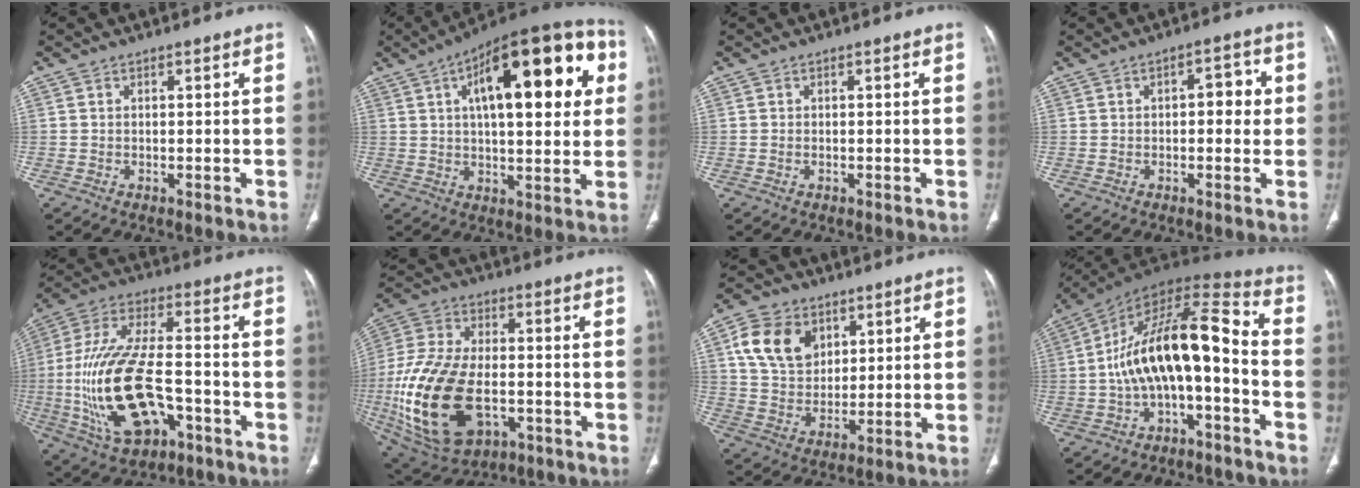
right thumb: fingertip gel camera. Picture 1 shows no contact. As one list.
[{"total": 25.0, "force": [7.1, 10.2, 21.7], "torque": [-0.279, 0.022, 0.094]}, {"total": 0.0}, {"total": 4.9, "force": [0.3, 2.7, 4.1], "torque": [-0.031, 0.013, 0.000]}, {"total": 22.0, "force": [-5.6, 10.8, 18.3], "torque": [-0.379, 0.027, -0.087]}, {"total": 24.1, "force": [-5.5, 14.2, 18.6], "torque": [-0.386, 0.006, -0.076]}, {"total": 12.4, "force": [5.0, 9.1, 6.8], "torque": [-0.102, -0.012, 0.097]}, {"total": 17.0, "force": [-3.3, 7.2, 15.0], "torque": [-0.255, 0.090, -0.057]}]